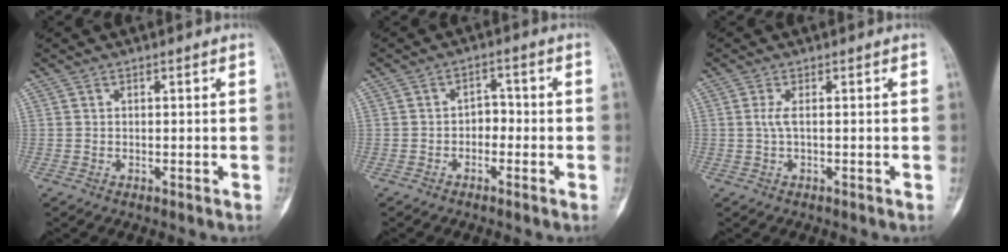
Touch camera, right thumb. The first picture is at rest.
{"total": 2.9, "force": [-1.1, 2.1, 1.6], "torque": [-0.006, 0.022, -0.026]}
{"total": 1.5, "force": [0.1, 0.2, 1.5], "torque": [-0.043, 0.001, 0.003]}